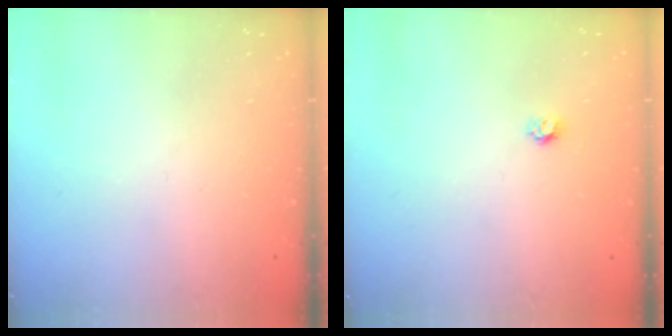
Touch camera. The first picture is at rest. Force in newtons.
{"total": 3.2, "press": 3.2, "slide": 0.3}